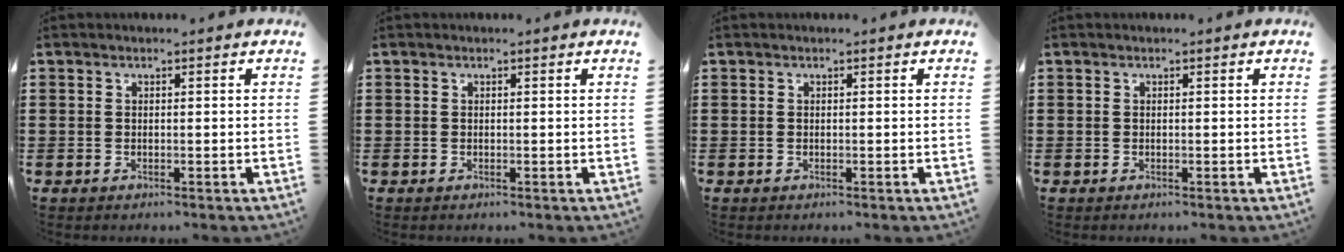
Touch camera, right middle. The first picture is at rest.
{"total": 0.0}
{"total": 0.0}
{"total": 0.0}